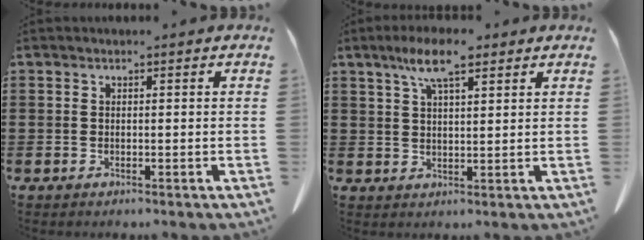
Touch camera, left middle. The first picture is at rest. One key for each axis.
{"total": 6.9, "fx": 4.4, "fy": 1.5, "fz": 5.1, "tx": -0.110, "ty": 0.001, "tz": 0.076}